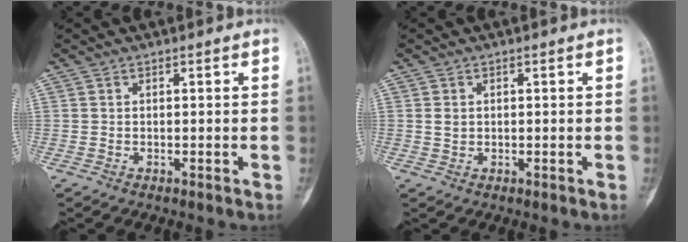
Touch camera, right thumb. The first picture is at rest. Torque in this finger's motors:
{"motor_torque": [0.58, 0.42, 0.40, -0.12, 0.03]}